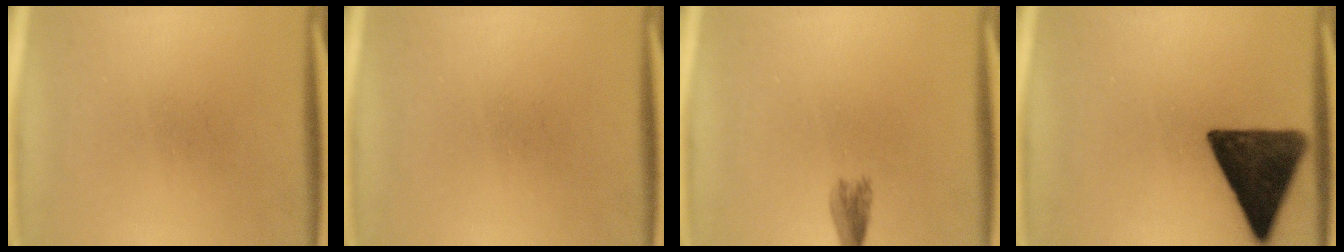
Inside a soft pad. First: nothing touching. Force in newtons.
{"total": 0.0}
{"total": 2.3}
{"total": 14.2}